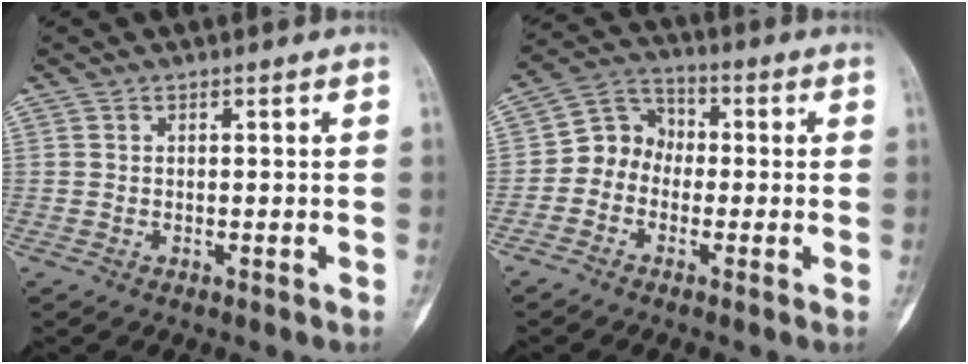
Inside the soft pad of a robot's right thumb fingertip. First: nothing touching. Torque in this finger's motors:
{"motor_torque": [0.02, 0.02, 0.00, -0.01, 0.01]}